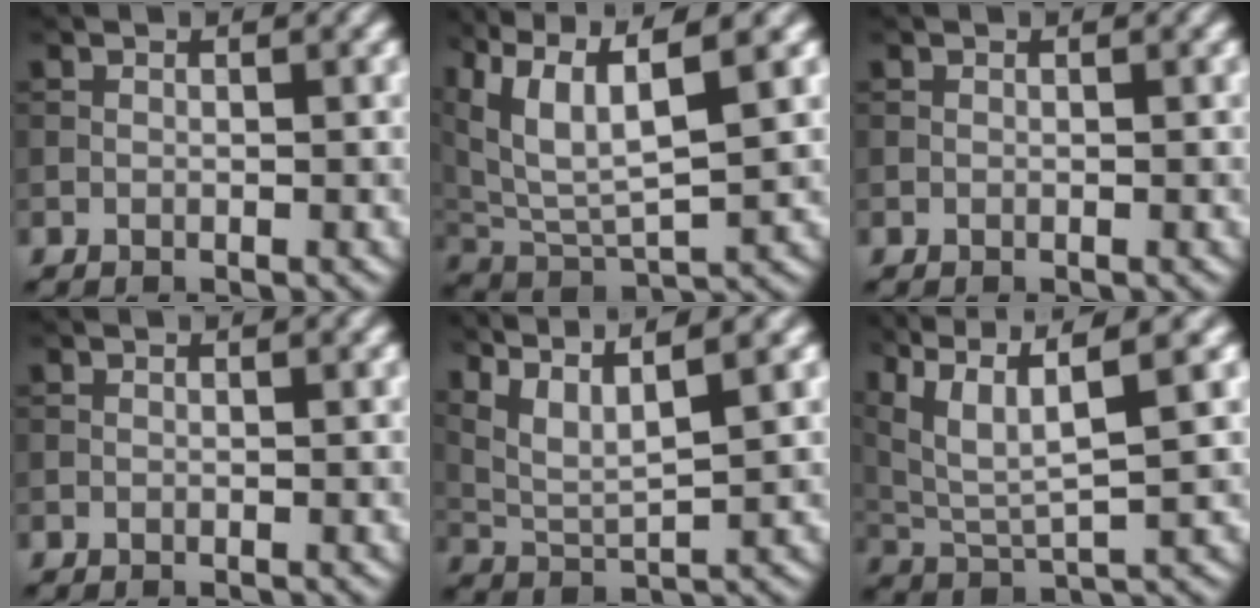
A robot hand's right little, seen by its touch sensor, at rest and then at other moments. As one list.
[{"total": 10.0, "force": [4.9, 4.1, 7.7], "torque": [-0.161, 0.013, 0.091]}, {"total": 0.0}, {"total": 0.0}, {"total": 7.3, "force": [5.1, 1.6, 4.9], "torque": [-0.102, 0.022, 0.078]}, {"total": 10.3, "force": [5.8, 3.3, 7.9], "torque": [-0.175, 0.023, 0.097]}]